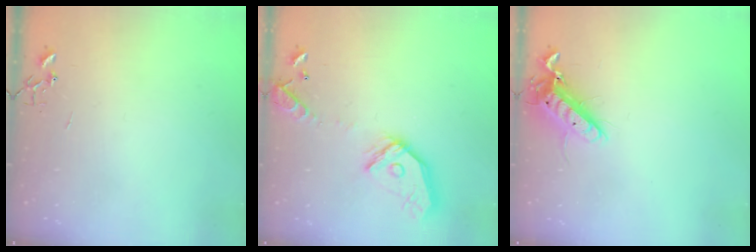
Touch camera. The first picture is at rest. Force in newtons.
{"total": 16.2, "press": 16.1, "slide": 2.1}
{"total": 12.3, "press": 12.2, "slide": 1.7}